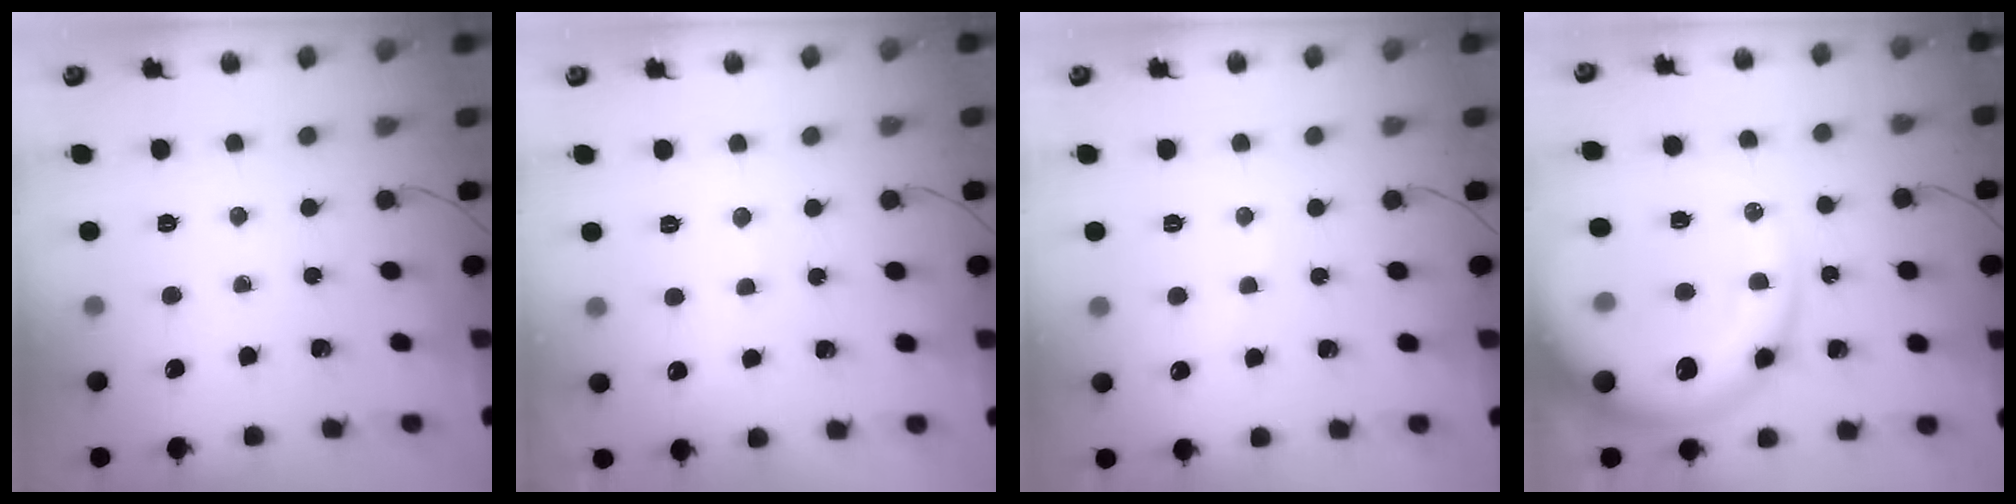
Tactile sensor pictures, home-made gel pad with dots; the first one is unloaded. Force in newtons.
{"total": 6.9, "press": 6.8, "slide": 1.3}
{"total": 4.0, "press": 3.9, "slide": 0.8}
{"total": 19.0, "press": 18.5, "slide": 4.3}